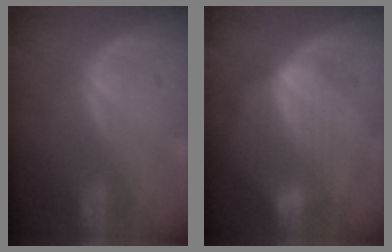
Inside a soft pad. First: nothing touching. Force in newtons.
{"total": 7.1, "press": 6.4, "slide": 3.1}